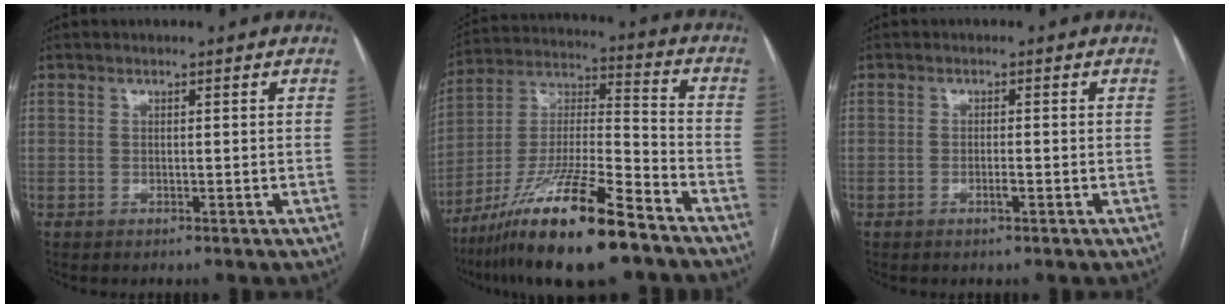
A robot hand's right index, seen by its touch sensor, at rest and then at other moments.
{"total": 19.7, "force": [-13.4, 2.1, 14.4], "torque": [-0.282, -0.027, -0.239]}
{"total": 1.3, "force": [-0.6, 0.1, 1.2], "torque": [-0.024, 0.000, -0.010]}